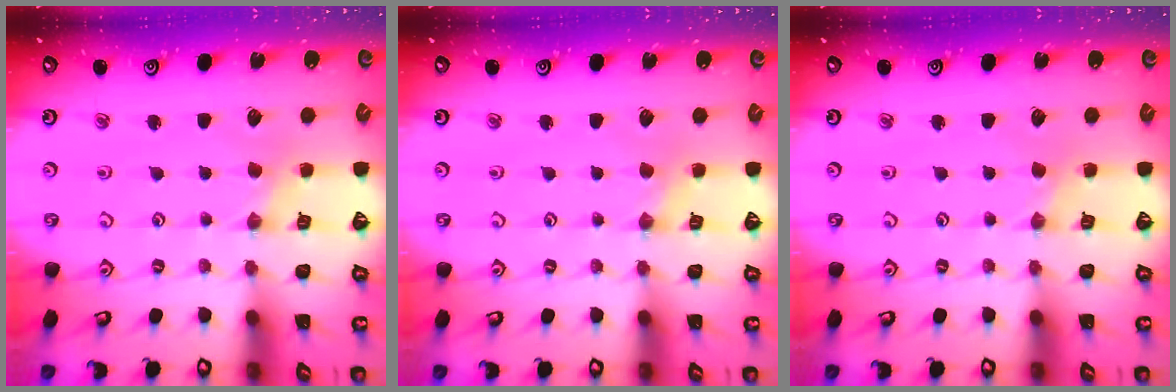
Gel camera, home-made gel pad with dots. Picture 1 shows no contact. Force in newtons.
{"total": 0.5, "press": 0.5, "slide": 0.2}
{"total": 0.0}